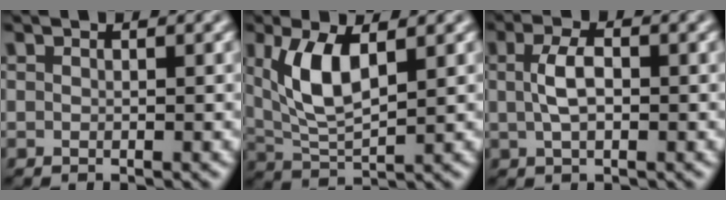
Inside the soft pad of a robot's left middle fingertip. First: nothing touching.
{"total": 5.4, "force": [1.7, 2.2, 4.6], "torque": [-0.104, -0.003, 0.038]}
{"total": 3.0, "force": [0.2, 1.4, 2.6], "torque": [-0.056, 0.004, 0.001]}